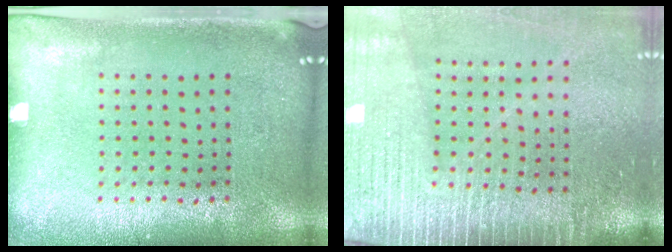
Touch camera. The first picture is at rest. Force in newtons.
{"total": 4.2, "press": 3.6, "slide": 2.1}